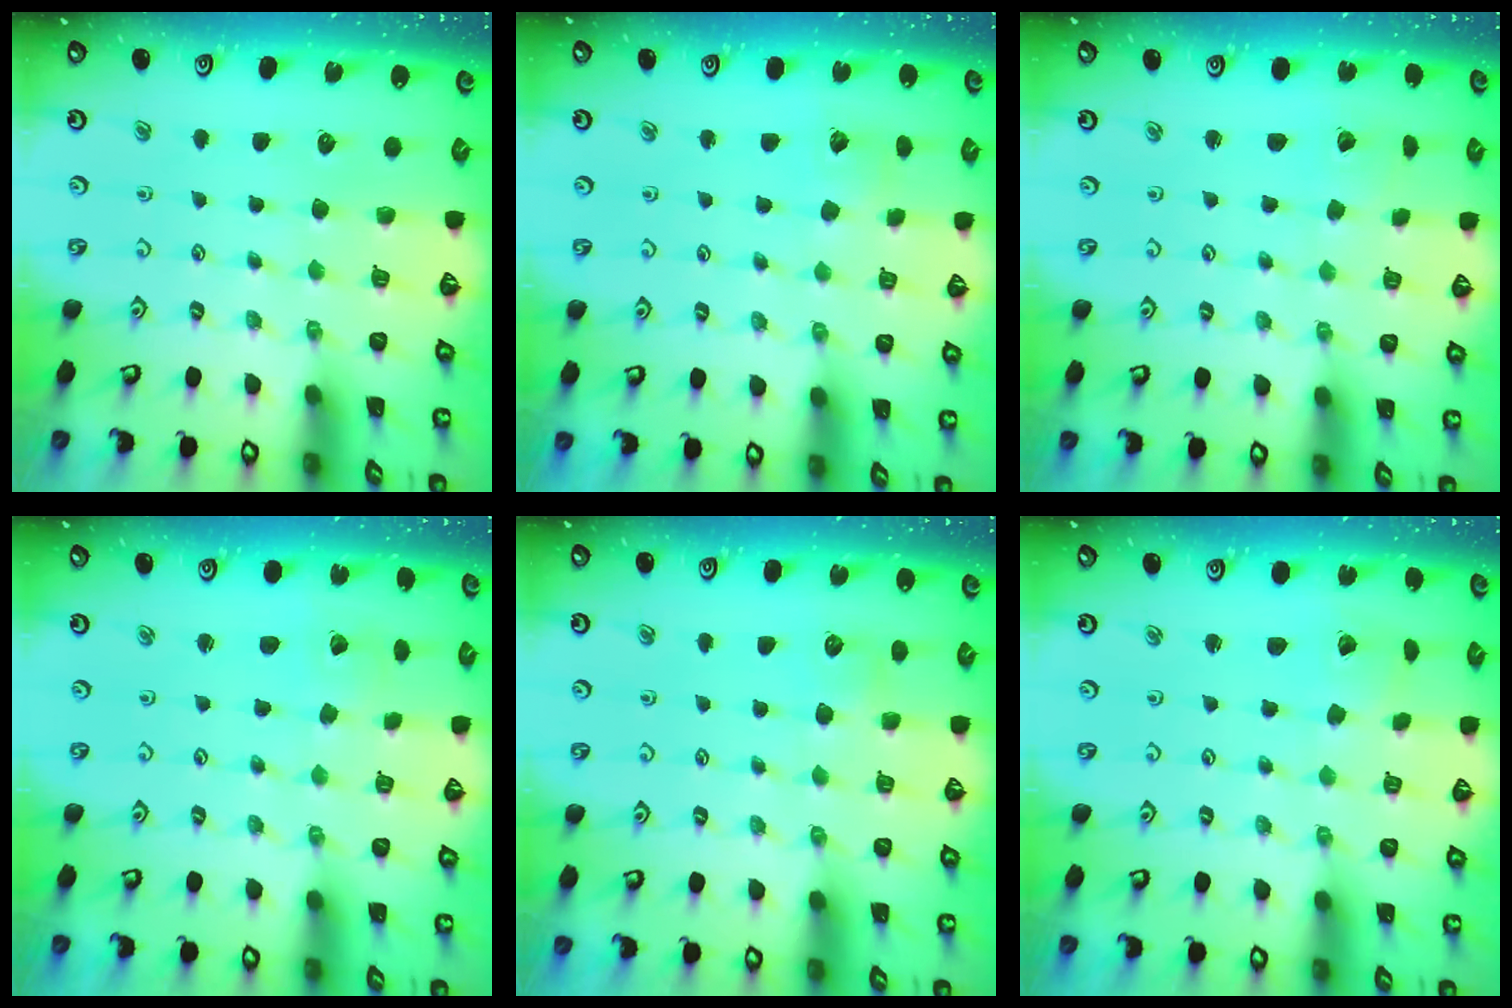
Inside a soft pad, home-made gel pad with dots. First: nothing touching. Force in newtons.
{"total": 5.5, "press": 5.4, "slide": 0.6}
{"total": 1.5, "press": 1.5, "slide": 0.0}
{"total": 2.0, "press": 2.0, "slide": 0.2}
{"total": 4.5, "press": 4.4, "slide": 0.7}
{"total": 2.9, "press": 2.9, "slide": 0.1}